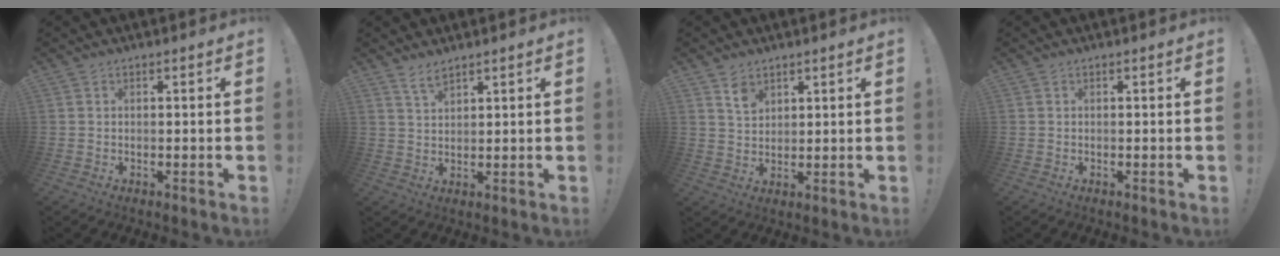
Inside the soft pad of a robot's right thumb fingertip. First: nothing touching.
{"total": 3.5, "force": [2.9, 0.8, 1.8], "torque": [-0.031, -0.018, 0.051]}
{"total": 5.1, "force": [3.5, 3.1, 1.9], "torque": [-0.024, -0.020, 0.063]}
{"total": 0.0}